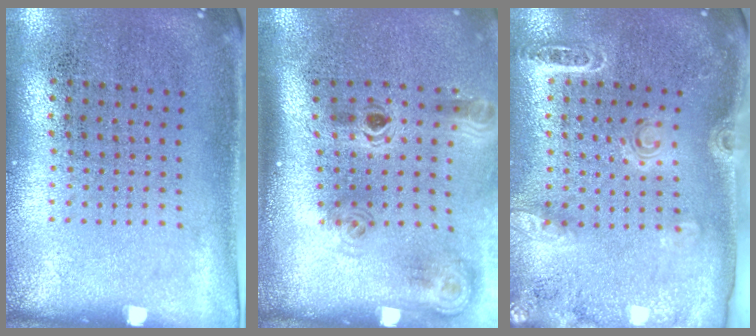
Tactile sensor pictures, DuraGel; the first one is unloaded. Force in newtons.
{"total": 2.1, "press": 1.4, "slide": 1.6}
{"total": 1.7, "press": 1.7, "slide": 0.1}